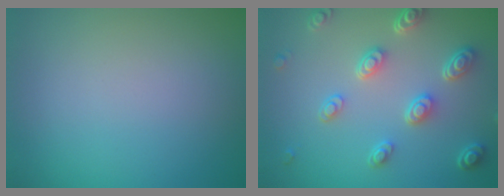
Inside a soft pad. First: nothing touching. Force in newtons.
{"total": 4.9, "press": 3.8, "slide": 3.1}